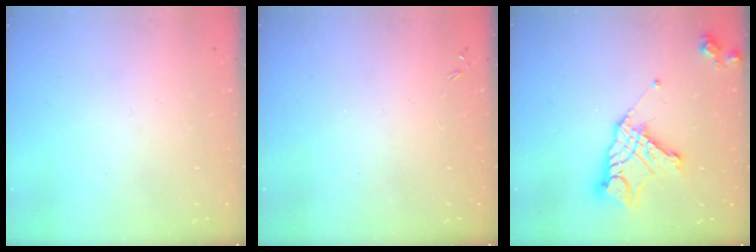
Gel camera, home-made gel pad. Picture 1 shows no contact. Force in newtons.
{"total": 0.0}
{"total": 14.6, "press": 14.5, "slide": 1.3}